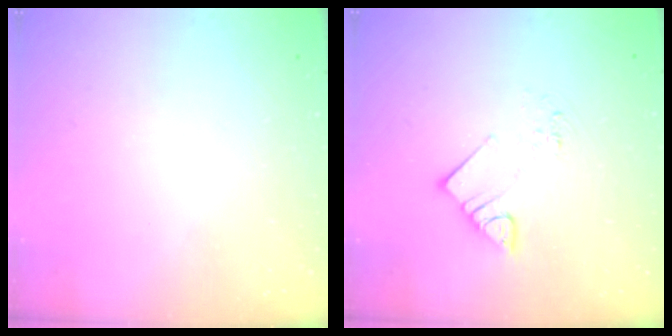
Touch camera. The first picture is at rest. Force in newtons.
{"total": 7.5, "press": 7.5, "slide": 0.4}